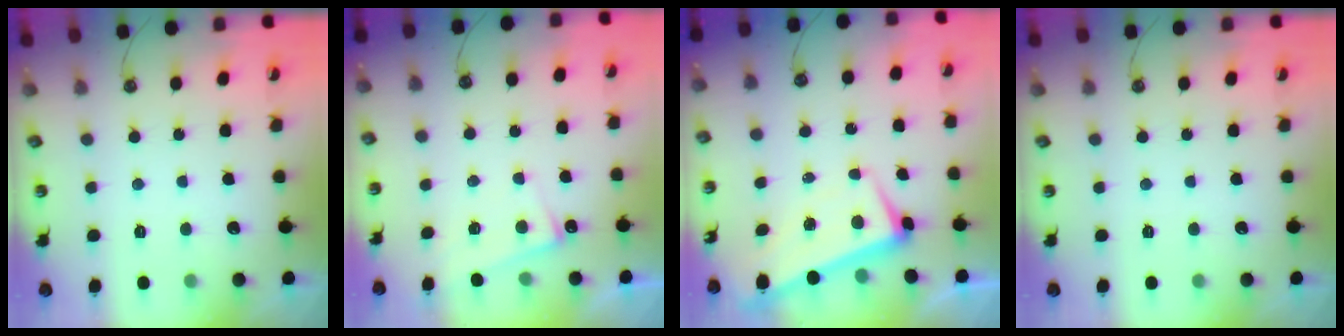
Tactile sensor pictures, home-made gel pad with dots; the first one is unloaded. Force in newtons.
{"total": 4.8, "press": 4.8, "slide": 0.5}
{"total": 2.1, "press": 1.3, "slide": 1.7}
{"total": 0.0}